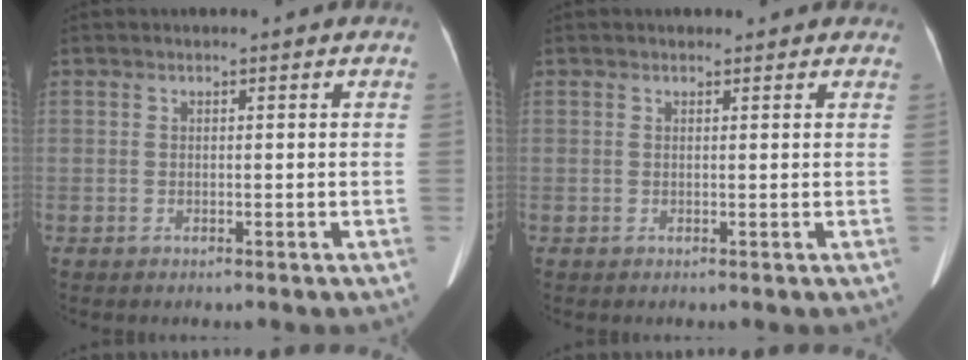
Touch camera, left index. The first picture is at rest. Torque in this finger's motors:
{"motor_torque": [0.48, -1.08, -0.15, -0.02]}